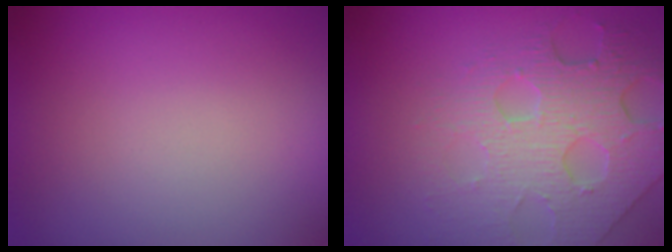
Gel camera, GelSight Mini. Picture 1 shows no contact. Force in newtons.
{"total": 5.6, "press": 4.9, "slide": 2.9}